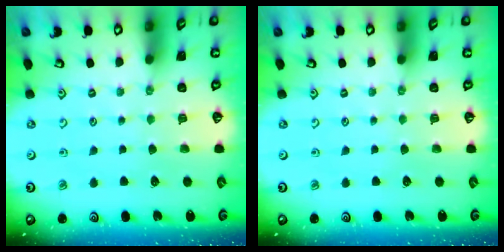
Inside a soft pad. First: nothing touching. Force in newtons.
{"total": 0.0}